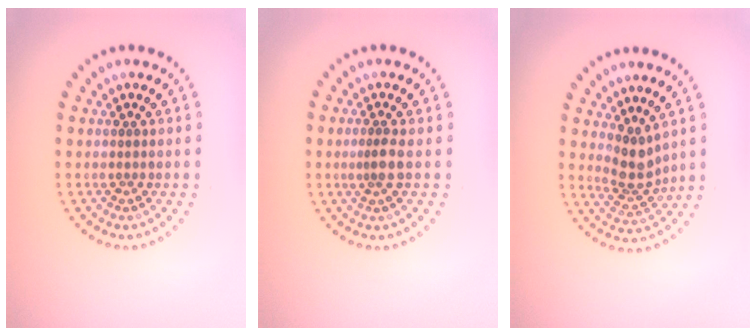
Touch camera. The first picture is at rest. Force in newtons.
{"total": 1.2, "press": 0.9, "slide": 0.8}
{"total": 3.0, "press": 2.2, "slide": 2.0}